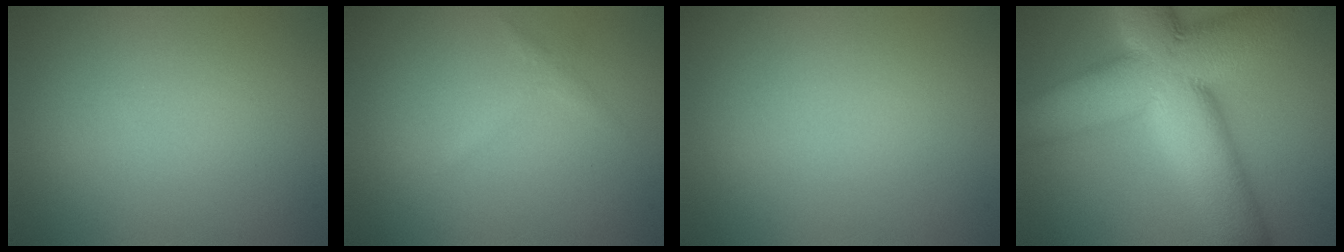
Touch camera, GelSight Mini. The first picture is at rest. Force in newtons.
{"total": 0.9, "press": 0.9, "slide": 0.1}
{"total": 0.0}
{"total": 16.3, "press": 16.2, "slide": 1.2}